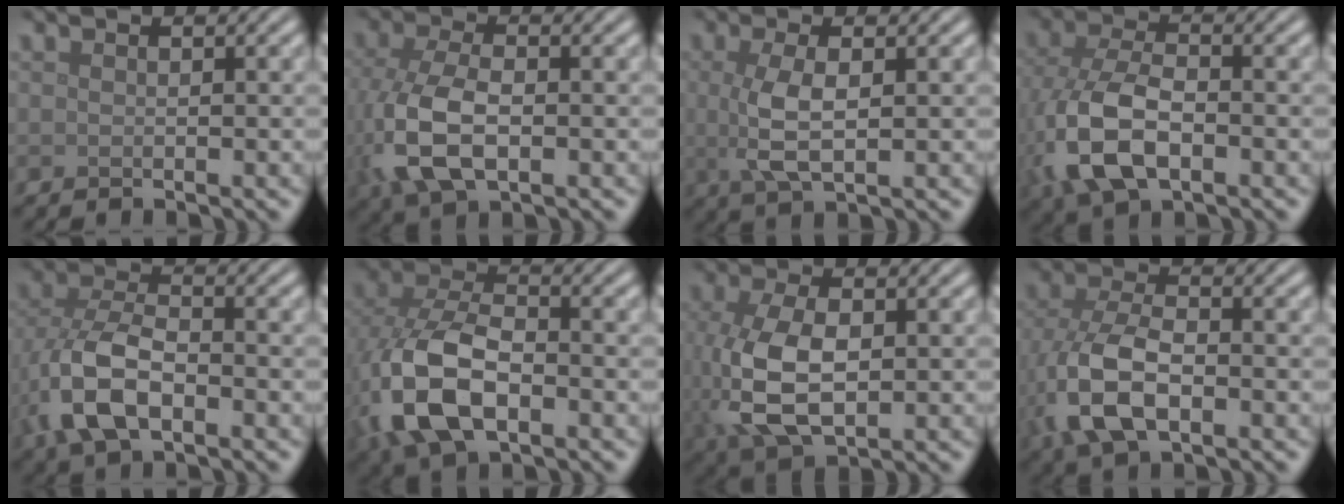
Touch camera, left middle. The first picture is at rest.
{"total": 7.6, "force": [-1.3, 4.1, 6.2], "torque": [-0.157, -0.007, -0.025]}
{"total": 3.9, "force": [0.2, 1.4, 3.7], "torque": [-0.085, -0.001, 0.006]}
{"total": 8.7, "force": [-2.5, 4.9, 6.8], "torque": [-0.168, -0.009, -0.058]}
{"total": 6.9, "force": [-2.4, 3.8, 5.3], "torque": [-0.124, -0.002, -0.053]}
{"total": 9.7, "force": [-2.7, 5.6, 7.4], "torque": [-0.180, -0.009, -0.060]}
{"total": 8.0, "force": [-0.6, 4.6, 6.5], "torque": [-0.162, -0.016, 0.000]}
{"total": 7.7, "force": [-2.3, 4.2, 6.1], "torque": [-0.149, -0.006, -0.052]}